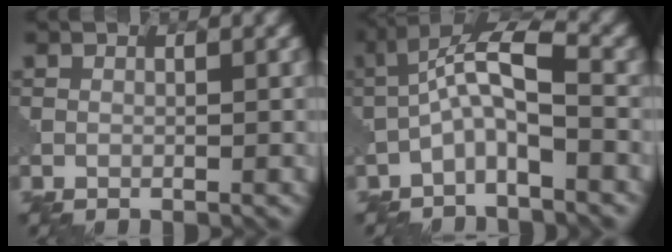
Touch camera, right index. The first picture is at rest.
{"total": 5.1, "force": [-1.5, 1.2, 4.8], "torque": [-0.091, 0.023, -0.039]}